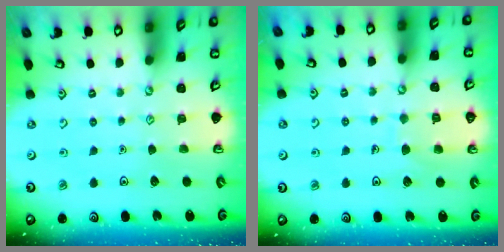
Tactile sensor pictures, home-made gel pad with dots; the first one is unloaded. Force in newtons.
{"total": 6.7, "press": 6.7, "slide": 0.4}